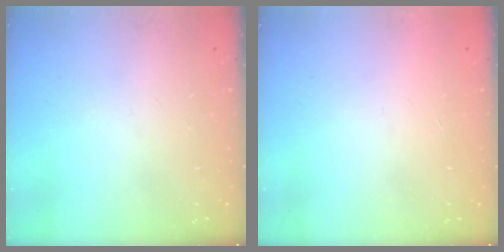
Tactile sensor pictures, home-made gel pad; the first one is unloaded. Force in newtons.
{"total": 1.7, "press": 1.7, "slide": 0.1}